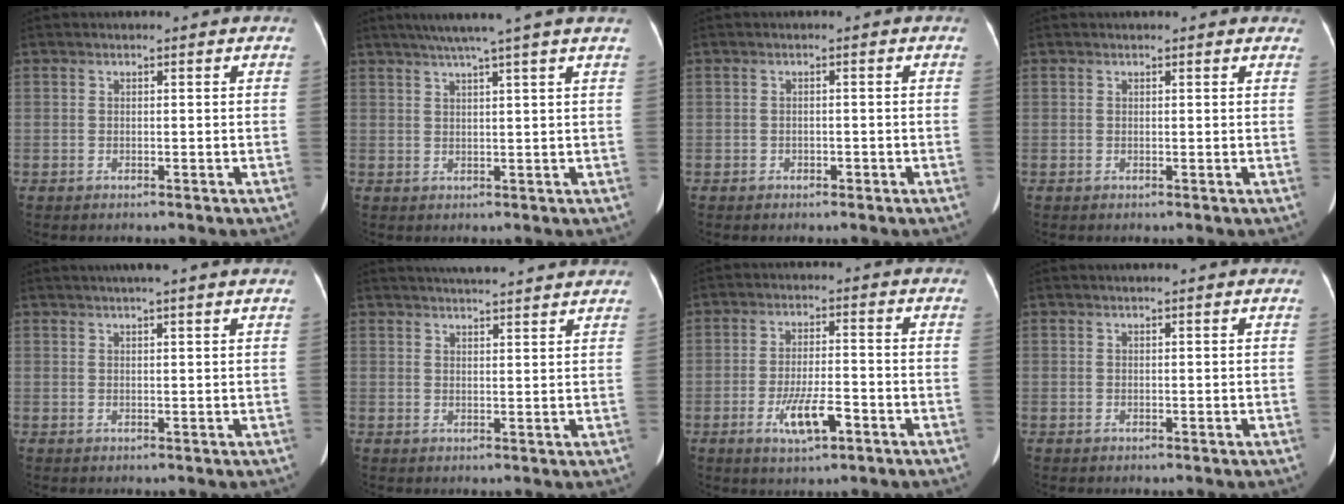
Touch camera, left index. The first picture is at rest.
{"total": 7.7, "force": [5.9, -1.8, 4.7], "torque": [-0.066, 0.020, 0.078]}
{"total": 0.8, "force": [-0.6, 0.5, 0.2], "torque": [-0.008, 0.001, -0.009]}
{"total": 3.6, "force": [3.1, 1.0, 1.5], "torque": [-0.016, 0.017, 0.025]}
{"total": 5.1, "force": [4.1, -0.7, 2.9], "torque": [-0.042, 0.022, 0.055]}
{"total": 11.0, "force": [10.1, 0.7, 4.2], "torque": [-0.066, 0.023, 0.128]}
{"total": 6.5, "force": [-3.0, 1.6, 5.5], "torque": [-0.108, -0.007, -0.050]}
{"total": 1.5, "force": [1.3, -0.2, 0.8], "torque": [-0.010, 0.016, 0.023]}